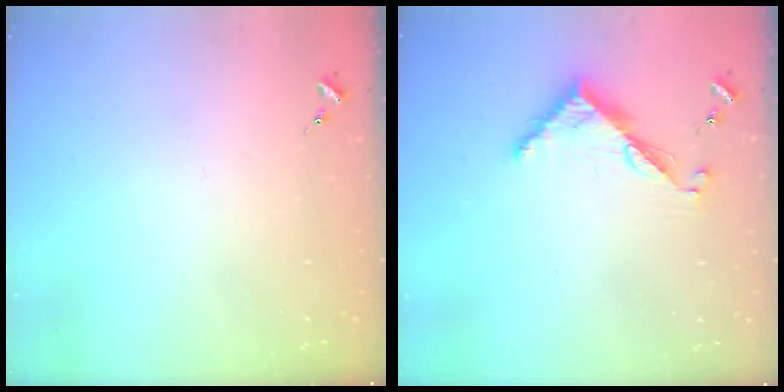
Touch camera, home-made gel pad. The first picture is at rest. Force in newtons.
{"total": 7.2, "press": 7.2, "slide": 0.3}